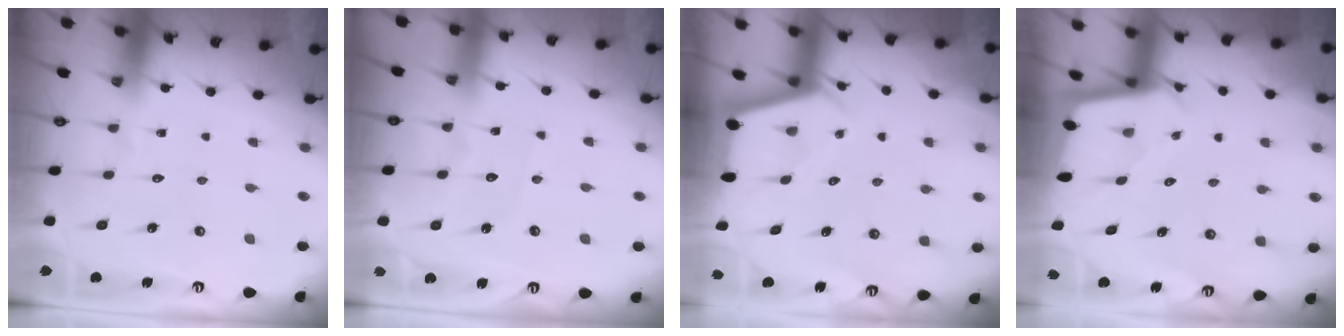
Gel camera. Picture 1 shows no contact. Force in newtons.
{"total": 3.5, "press": 3.5, "slide": 0.4}
{"total": 2.4, "press": 2.4, "slide": 0.3}
{"total": 2.2, "press": 2.2, "slide": 0.2}